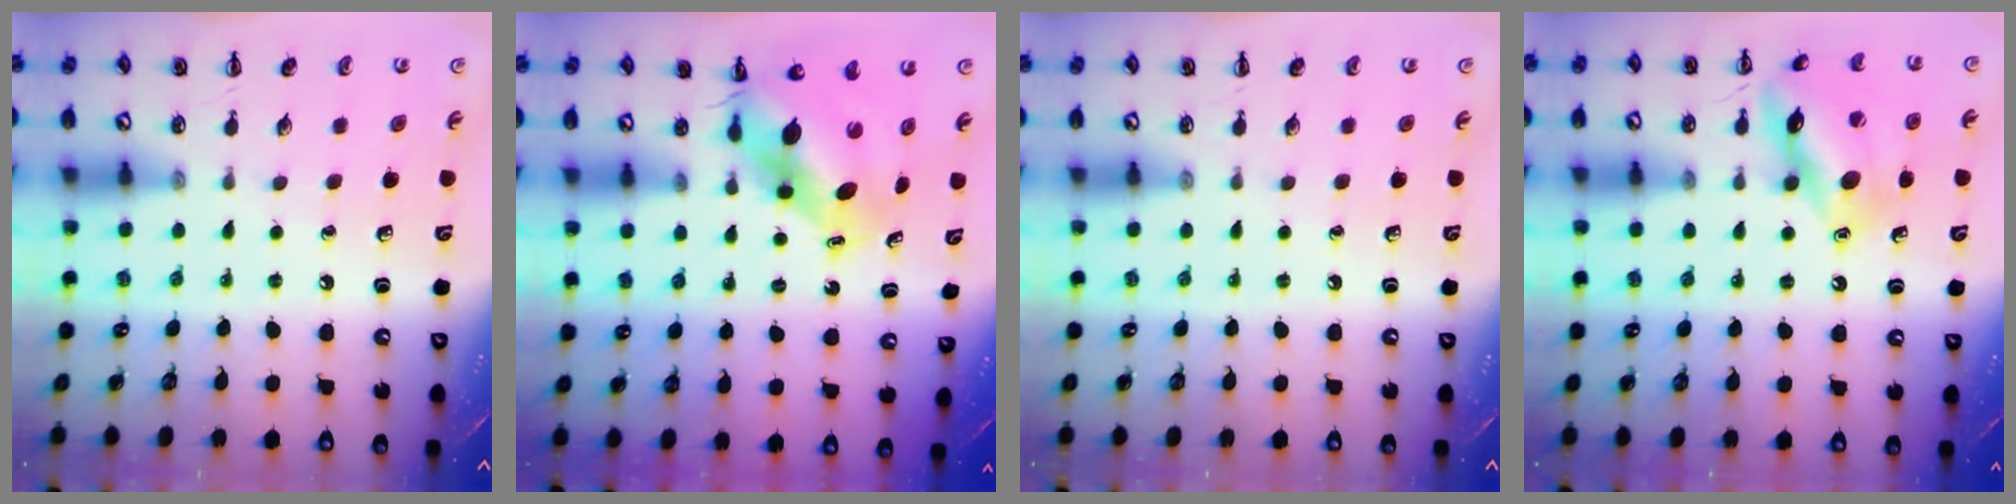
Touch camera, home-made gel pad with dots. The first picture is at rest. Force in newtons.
{"total": 9.6, "press": 9.2, "slide": 2.9}
{"total": 0.0}
{"total": 14.9, "press": 14.9, "slide": 1.3}